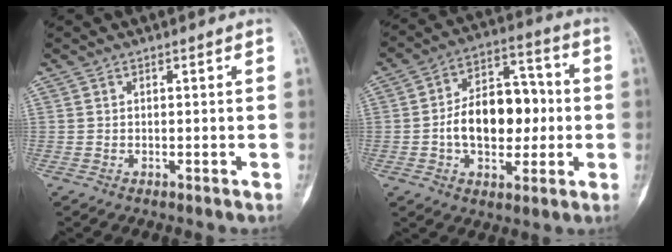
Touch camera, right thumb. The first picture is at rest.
{"total": 15.5, "force": [-1.0, 9.8, 11.9], "torque": [-0.156, 0.036, -0.016]}